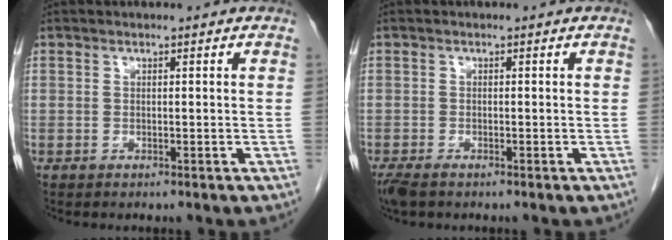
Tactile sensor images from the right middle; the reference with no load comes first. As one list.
[{"total": 2.9, "force": [-2.2, 1.0, 1.7], "torque": [-0.038, -0.010, -0.037]}]